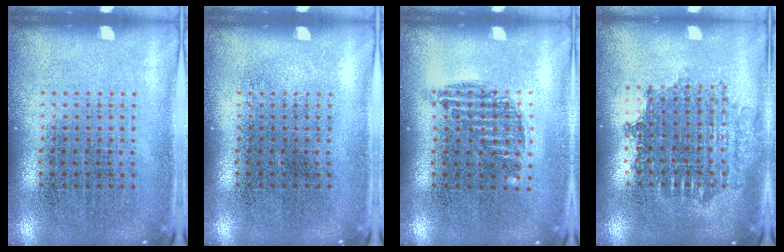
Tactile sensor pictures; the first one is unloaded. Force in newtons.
{"total": 0.0}
{"total": 0.9, "press": 0.8, "slide": 0.4}
{"total": 1.7, "press": 1.4, "slide": 1.0}